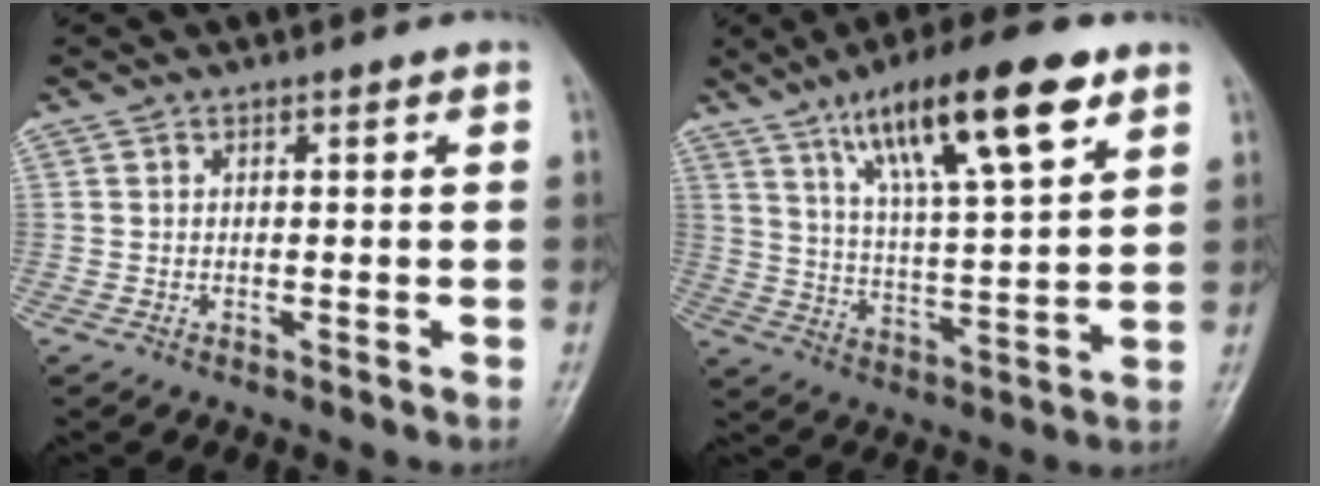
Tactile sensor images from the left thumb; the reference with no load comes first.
{"total": 18.7, "force": [10.2, 4.7, 14.9], "torque": [-0.228, -0.033, 0.176]}